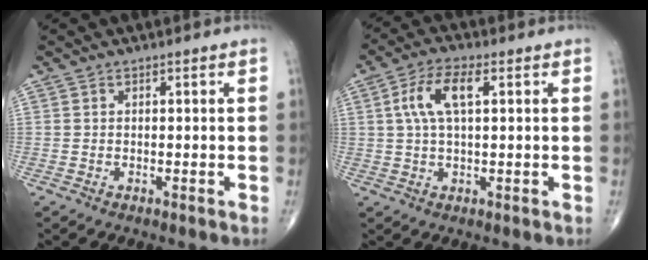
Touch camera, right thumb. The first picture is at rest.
{"total": 7.7, "force": [2.0, 3.1, 6.8], "torque": [-0.142, 0.014, 0.035]}